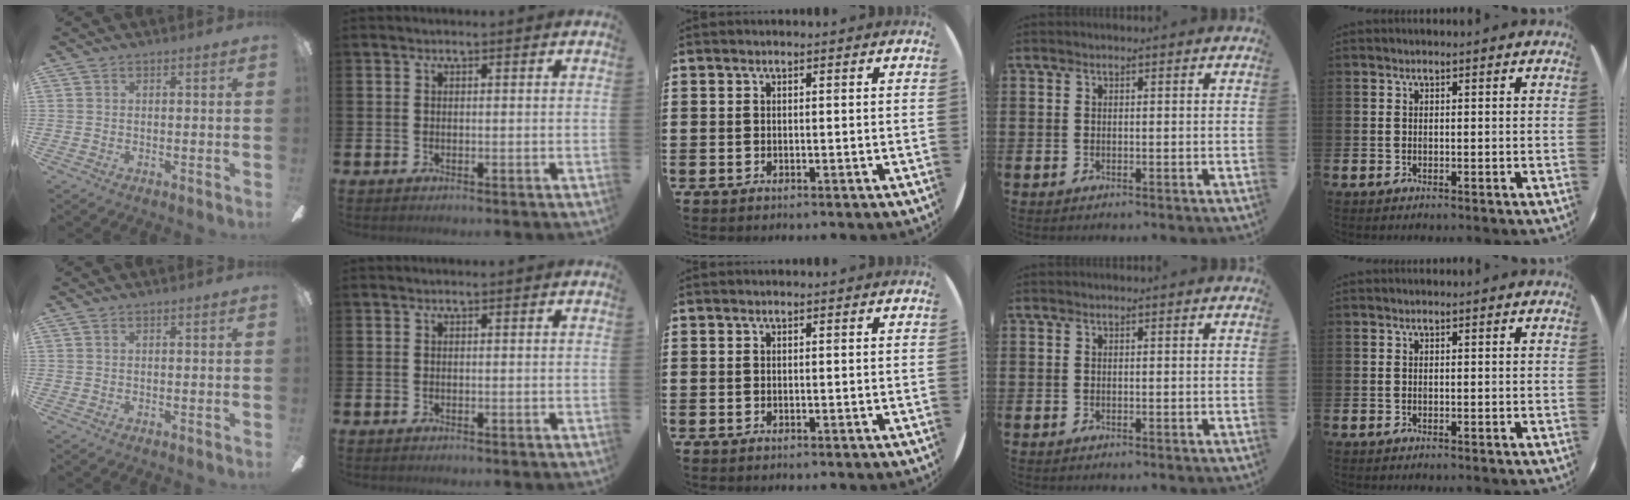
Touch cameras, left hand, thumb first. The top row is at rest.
{}